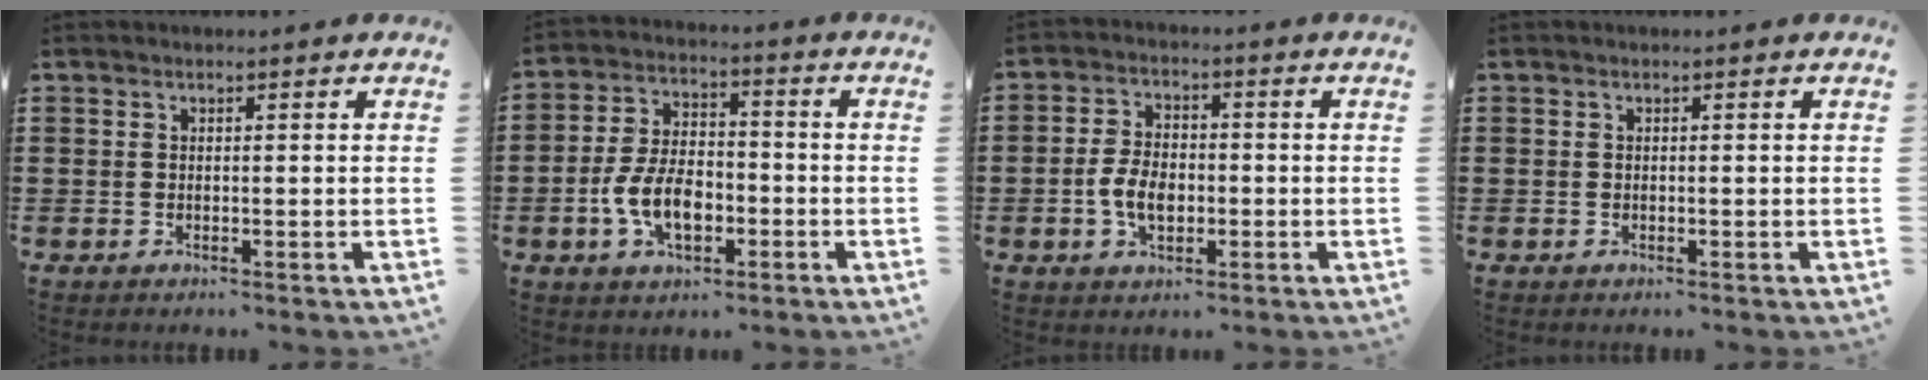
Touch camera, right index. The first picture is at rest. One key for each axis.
{"total": 8.5, "fx": -2.6, "fy": 4.8, "fz": 6.5, "tx": -0.154, "ty": 0.001, "tz": -0.054}
{"total": 5.6, "fx": -1.2, "fy": 3.3, "fz": 4.3, "tx": -0.099, "ty": 0.002, "tz": -0.026}
{"total": 0.0}